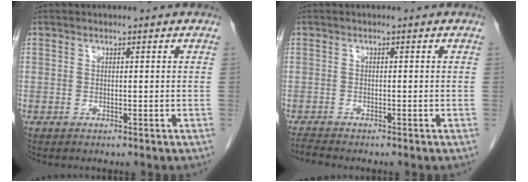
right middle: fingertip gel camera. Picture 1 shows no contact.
{"total": 1.6, "force": [-1.5, -0.4, 0.1], "torque": [-0.015, -0.013, -0.030]}